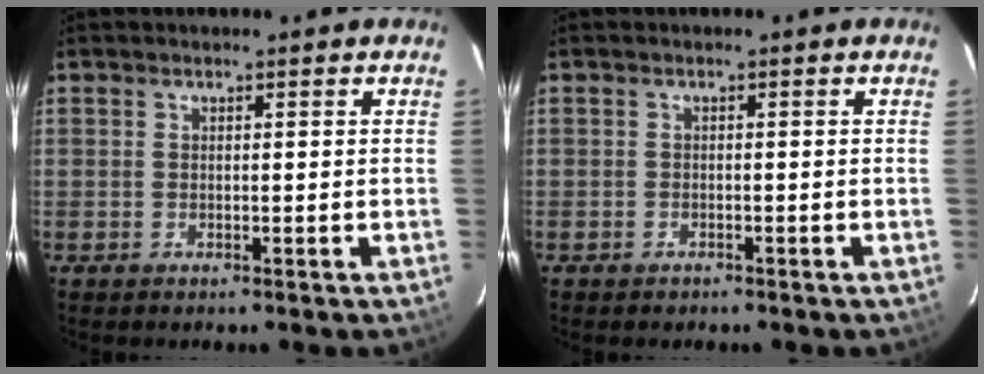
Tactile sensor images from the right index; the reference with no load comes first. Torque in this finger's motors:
{"motor_torque": [0.18, -0.19, 0.00, -0.05]}